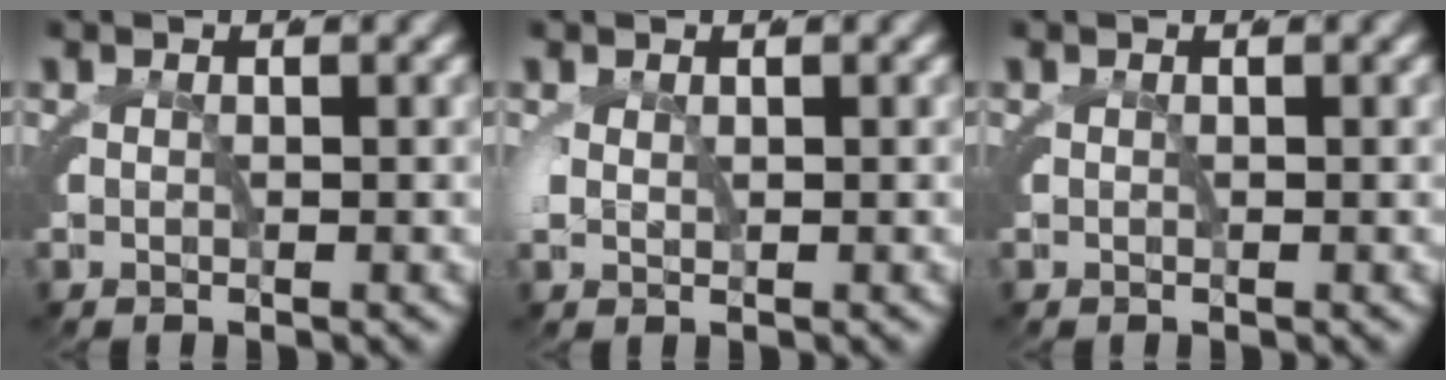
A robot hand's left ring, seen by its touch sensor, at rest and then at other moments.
{"total": 1.0, "force": [0.3, 0.6, 0.8], "torque": [-0.031, -0.011, 0.015]}
{"total": 0.0}